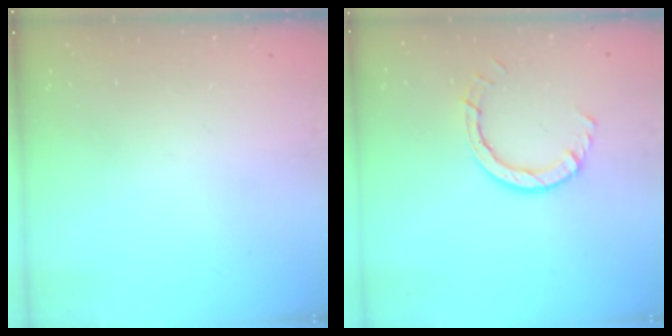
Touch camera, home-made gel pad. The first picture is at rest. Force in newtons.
{"total": 5.9, "press": 5.9, "slide": 0.5}